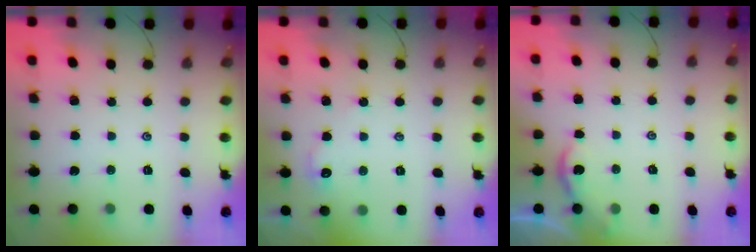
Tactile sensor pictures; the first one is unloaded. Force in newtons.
{"total": 1.8, "press": 1.8, "slide": 0.3}
{"total": 2.0, "press": 2.0, "slide": 0.2}